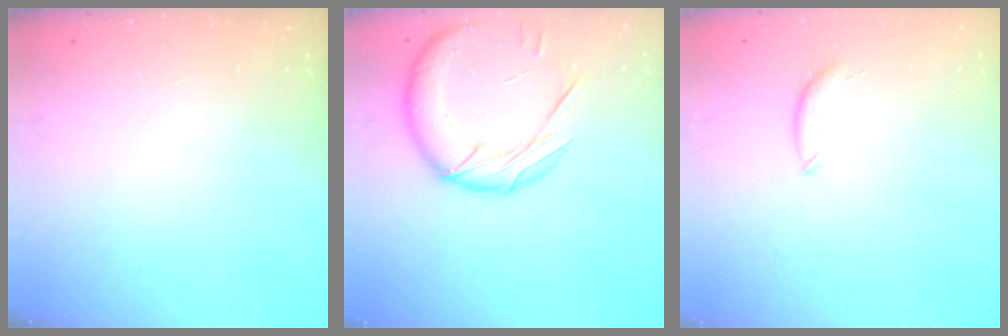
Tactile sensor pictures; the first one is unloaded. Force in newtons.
{"total": 18.4, "press": 18.2, "slide": 2.8}
{"total": 5.8, "press": 5.7, "slide": 0.7}